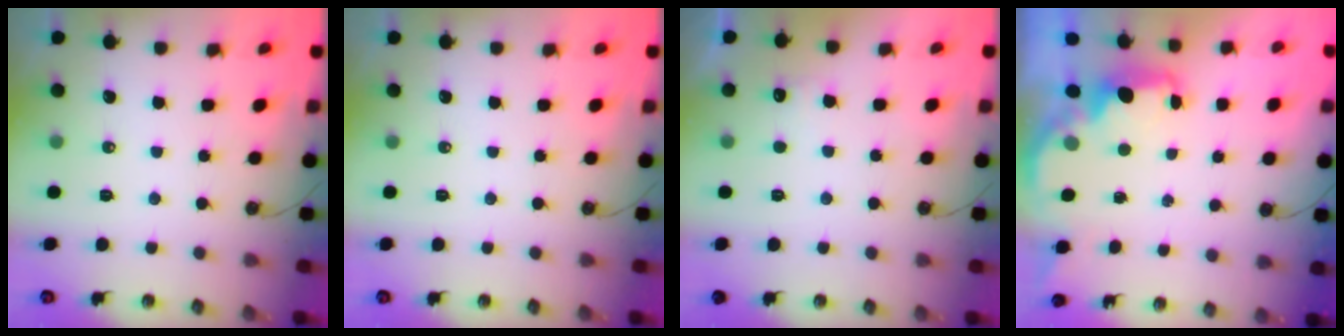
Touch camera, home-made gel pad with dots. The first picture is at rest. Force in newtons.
{"total": 0.0}
{"total": 5.8, "press": 5.6, "slide": 1.2}
{"total": 2.2, "press": 2.1, "slide": 0.7}